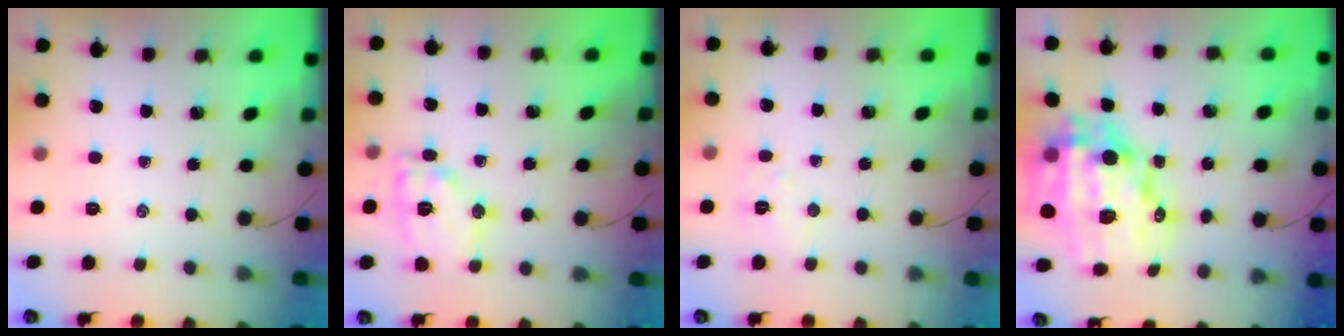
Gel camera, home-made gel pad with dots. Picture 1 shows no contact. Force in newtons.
{"total": 11.8, "press": 11.8, "slide": 0.7}
{"total": 4.8, "press": 4.7, "slide": 0.9}
{"total": 19.0, "press": 18.5, "slide": 4.4}